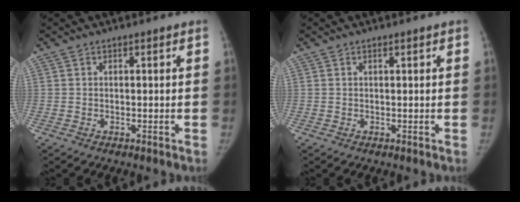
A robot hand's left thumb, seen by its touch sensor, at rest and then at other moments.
{"total": 0.5, "force": [0.3, 0.1, 0.4], "torque": [-0.006, 0.000, 0.004]}